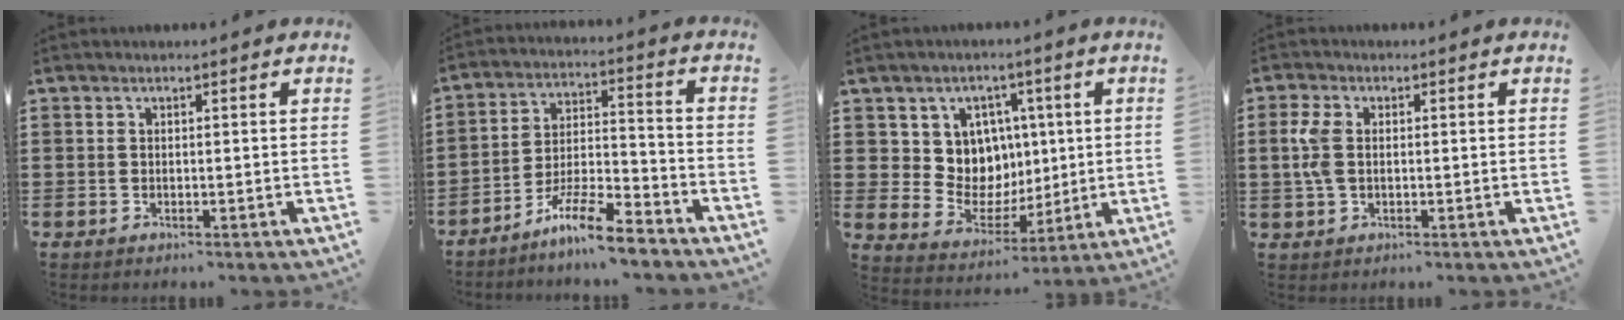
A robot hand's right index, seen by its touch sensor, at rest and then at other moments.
{"total": 9.5, "force": [-8.1, 1.1, 4.9], "torque": [-0.090, 0.017, -0.154]}
{"total": 8.6, "force": [2.3, 8.0, 2.2], "torque": [-0.065, -0.017, 0.049]}
{"total": 4.5, "force": [0.3, 2.7, 3.6], "torque": [-0.097, 0.001, -0.002]}